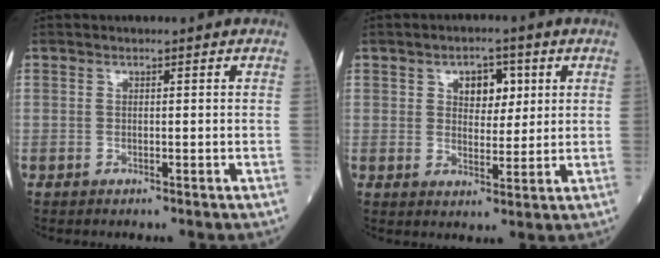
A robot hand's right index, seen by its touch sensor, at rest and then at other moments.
{"total": 5.3, "force": [2.0, 3.1, 3.7], "torque": [-0.050, 0.009, 0.033]}